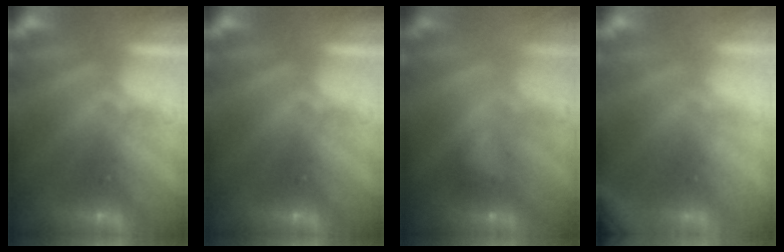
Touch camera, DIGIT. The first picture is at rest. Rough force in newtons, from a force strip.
{"total": 0.0}
{"total": 2.4}
{"total": 2.9}